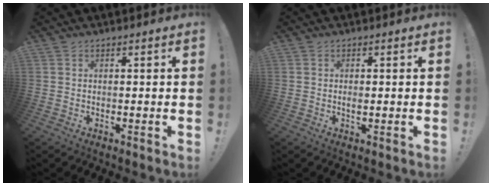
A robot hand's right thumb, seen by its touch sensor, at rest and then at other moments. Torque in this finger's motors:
{"motor_torque": [-0.18, 0.17, -0.01, 0.06, 0.04]}